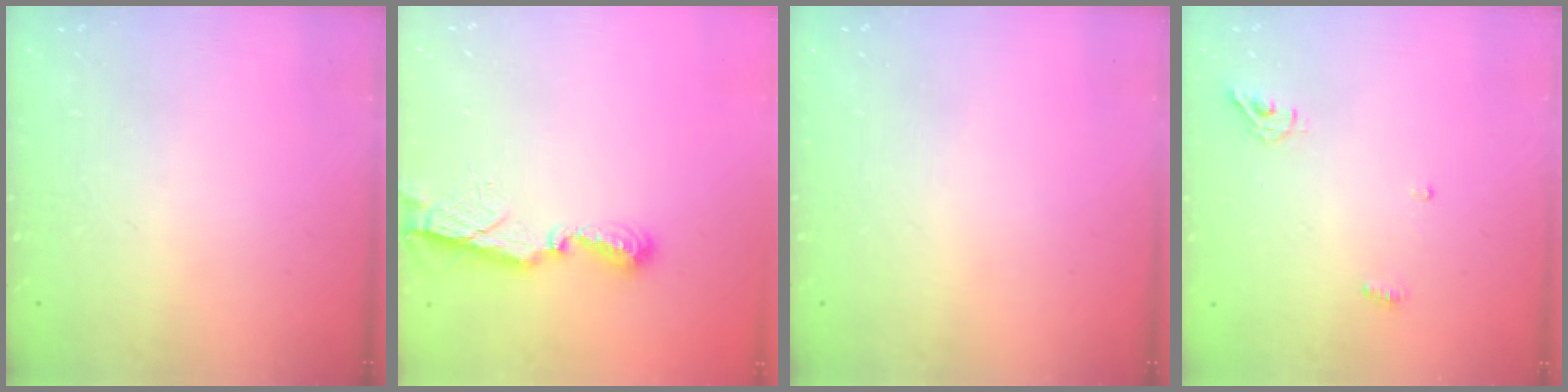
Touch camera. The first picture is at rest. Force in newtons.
{"total": 7.2, "press": 7.2, "slide": 0.2}
{"total": 0.0}
{"total": 5.1, "press": 5.0, "slide": 0.8}